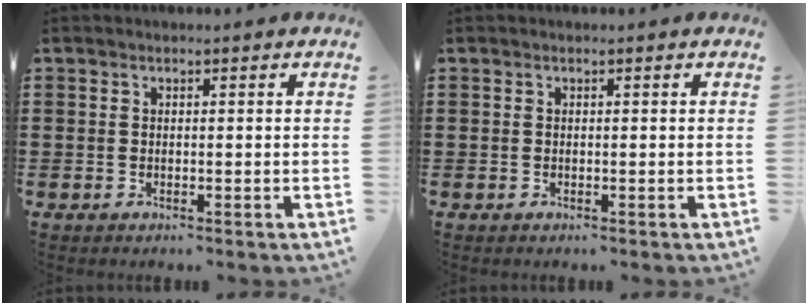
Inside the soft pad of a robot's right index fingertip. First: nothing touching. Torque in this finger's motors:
{"motor_torque": [0.25, 0.52, 0.00, 0.00]}